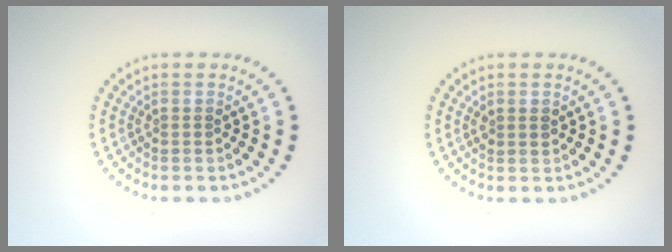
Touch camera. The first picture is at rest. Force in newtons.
{"total": 1.0, "press": 0.9, "slide": 0.4}